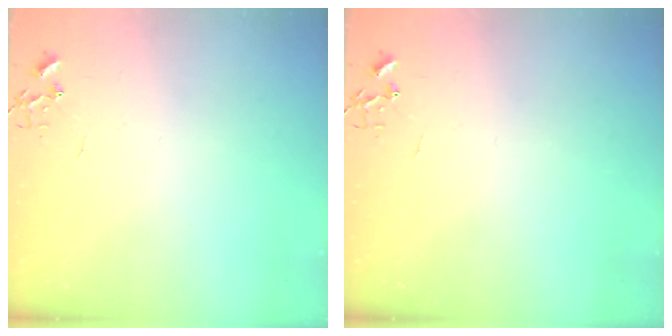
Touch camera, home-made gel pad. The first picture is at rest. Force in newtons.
{"total": 0.0}